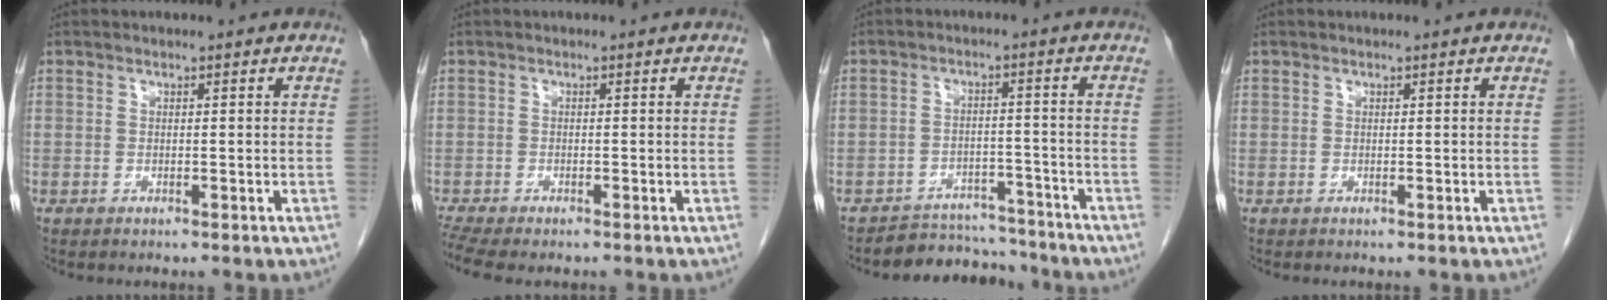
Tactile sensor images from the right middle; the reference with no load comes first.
{"total": 4.2, "force": [-3.6, 0.6, 2.1], "torque": [-0.047, -0.011, -0.061]}
{"total": 7.3, "force": [-6.9, 2.3, -0.6], "torque": [0.019, 0.017, -0.102]}
{"total": 0.0}